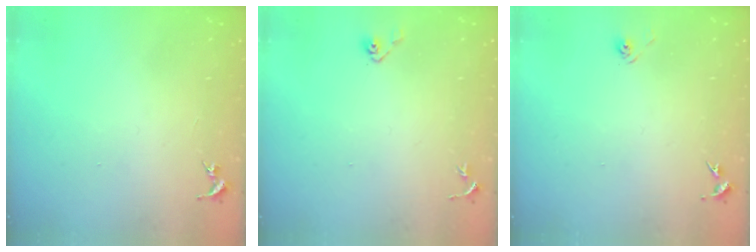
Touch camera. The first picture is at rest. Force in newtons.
{"total": 3.7, "press": 3.5, "slide": 1.4}
{"total": 3.0, "press": 2.6, "slide": 1.5}